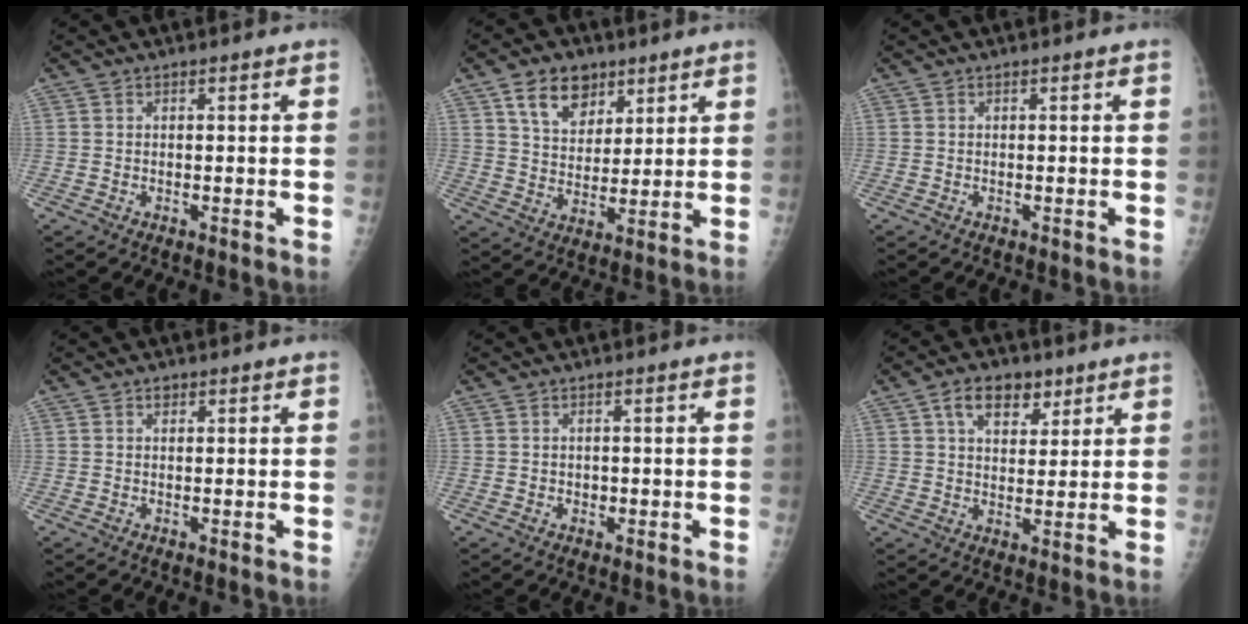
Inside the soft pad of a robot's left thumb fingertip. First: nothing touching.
{"total": 9.8, "force": [5.5, 6.6, 4.7], "torque": [-0.052, -0.029, 0.099]}
{"total": 0.0}
{"total": 0.9, "force": [0.5, 0.7, 0.4], "torque": [0.000, -0.002, 0.007]}
{"total": 1.1, "force": [-0.1, 1.0, 0.4], "torque": [-0.002, 0.003, -0.001]}
{"total": 8.1, "force": [4.4, 5.0, 4.7], "torque": [-0.046, -0.017, 0.070]}